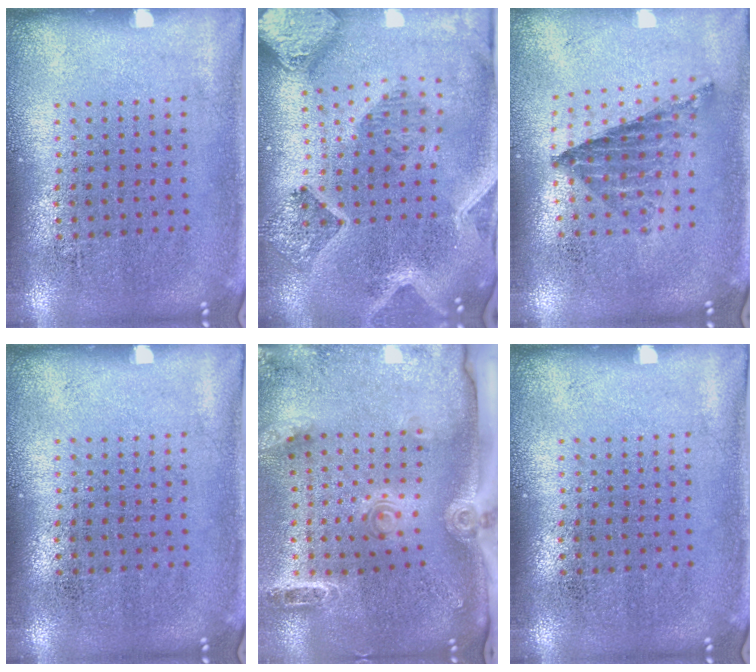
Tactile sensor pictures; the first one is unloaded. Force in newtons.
{"total": 2.9, "press": 2.6, "slide": 1.3}
{"total": 0.8, "press": 0.8, "slide": 0.2}
{"total": 0.0}
{"total": 2.8, "press": 2.1, "slide": 1.9}
{"total": 0.0}